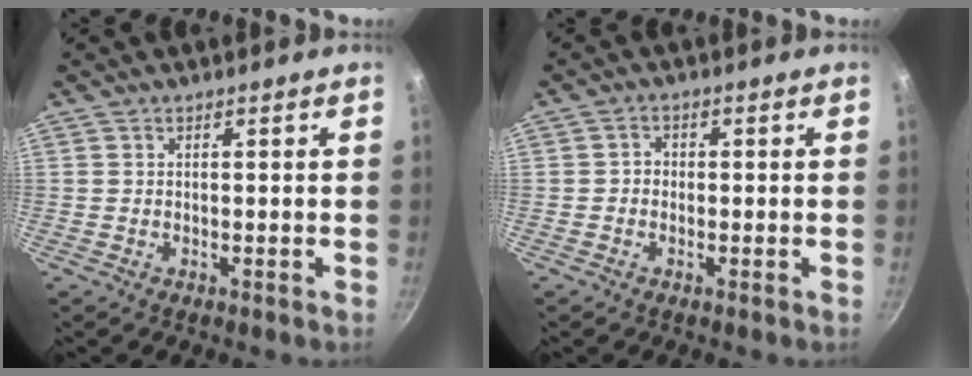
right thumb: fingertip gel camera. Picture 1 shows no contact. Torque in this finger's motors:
{"motor_torque": [-0.63, -0.04, 0.43, -0.08, -0.01]}